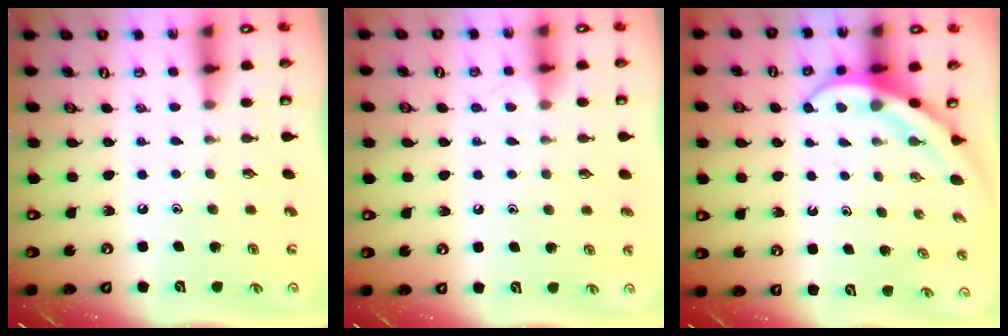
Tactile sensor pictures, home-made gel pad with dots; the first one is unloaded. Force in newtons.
{"total": 2.6, "press": 2.5, "slide": 0.3}
{"total": 4.0, "press": 4.0, "slide": 0.4}